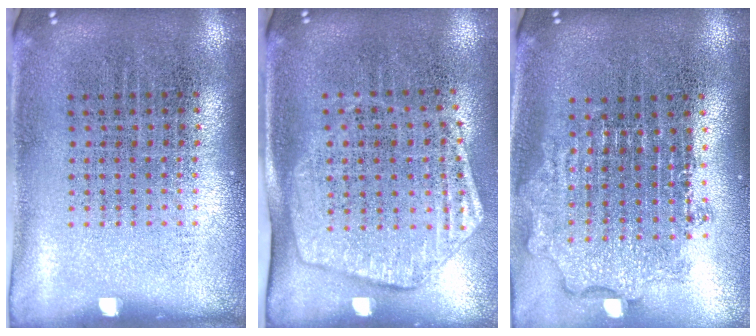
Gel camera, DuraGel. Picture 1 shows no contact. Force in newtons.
{"total": 1.8, "press": 1.5, "slide": 0.8}
{"total": 1.9, "press": 1.5, "slide": 1.1}